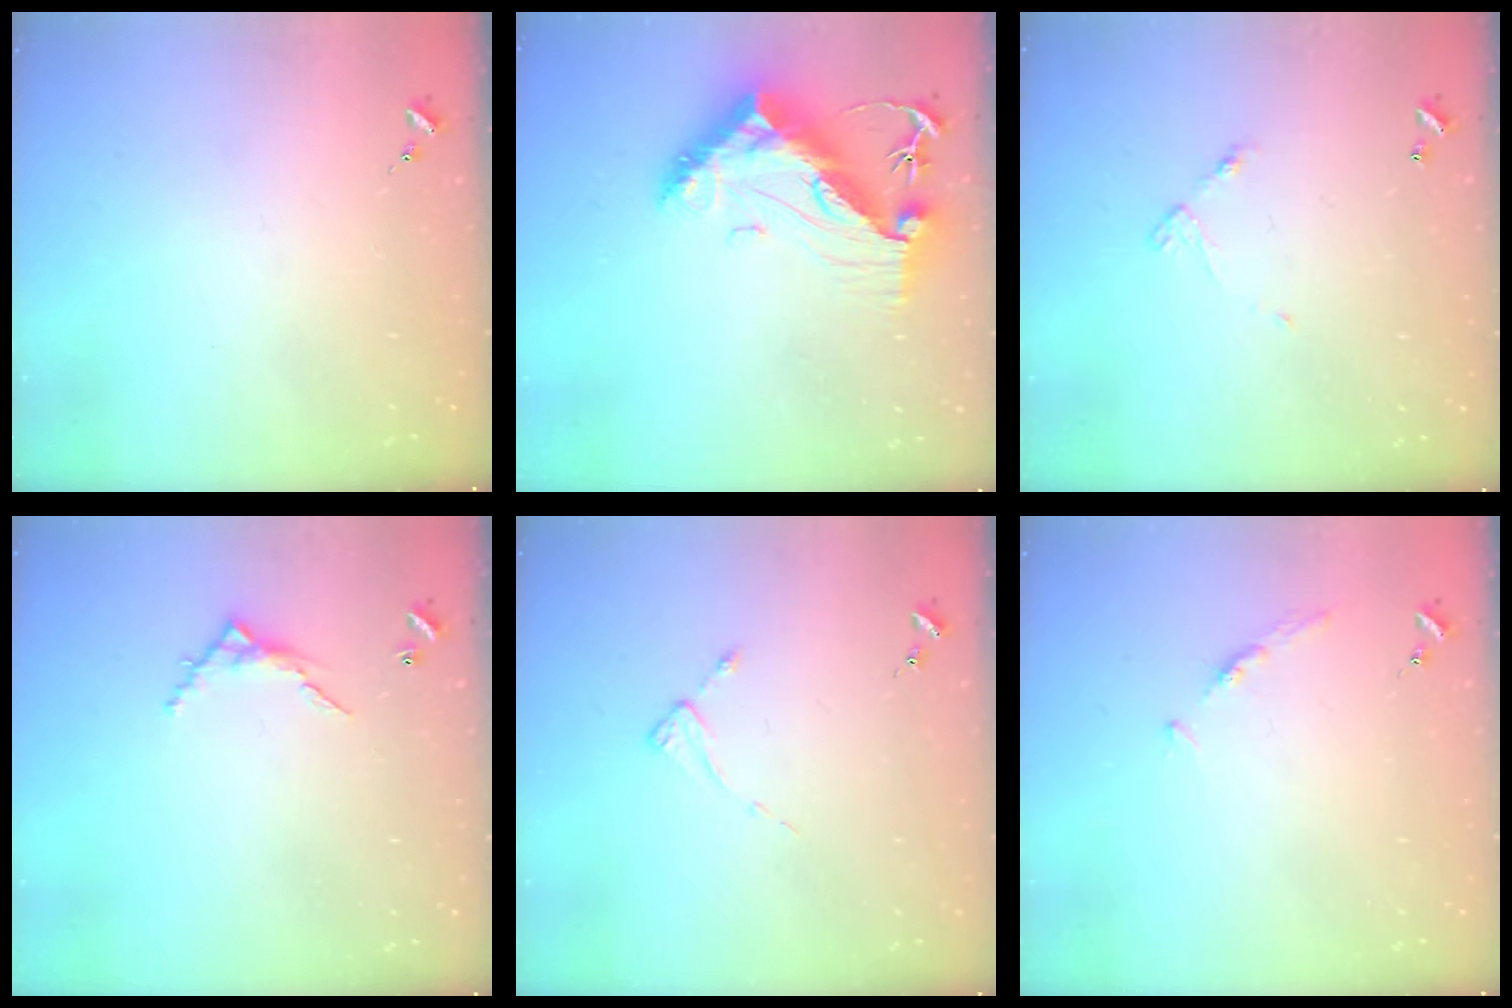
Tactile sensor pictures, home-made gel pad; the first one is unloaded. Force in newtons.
{"total": 14.8, "press": 14.7, "slide": 1.3}
{"total": 4.5, "press": 4.5, "slide": 0.3}
{"total": 5.7, "press": 5.7, "slide": 0.5}
{"total": 1.9, "press": 1.8, "slide": 0.3}
{"total": 3.5, "press": 3.5, "slide": 0.5}